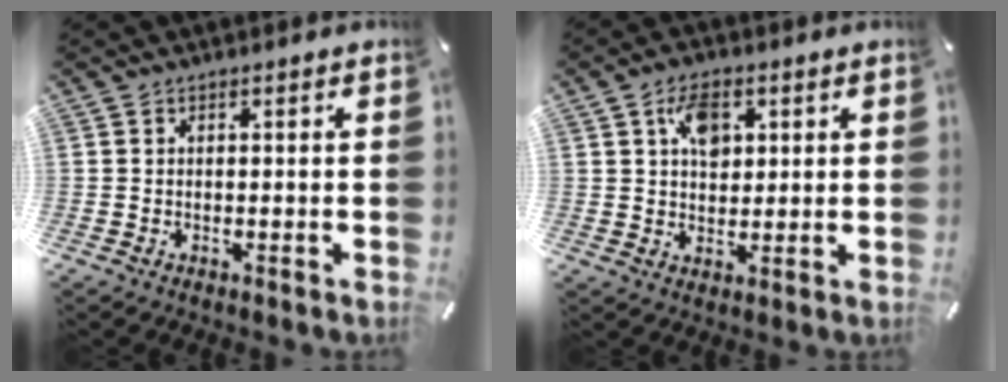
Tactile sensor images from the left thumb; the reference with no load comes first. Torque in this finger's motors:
{"motor_torque": [1.22, 1.18, 0.77, -0.71, 0.31]}